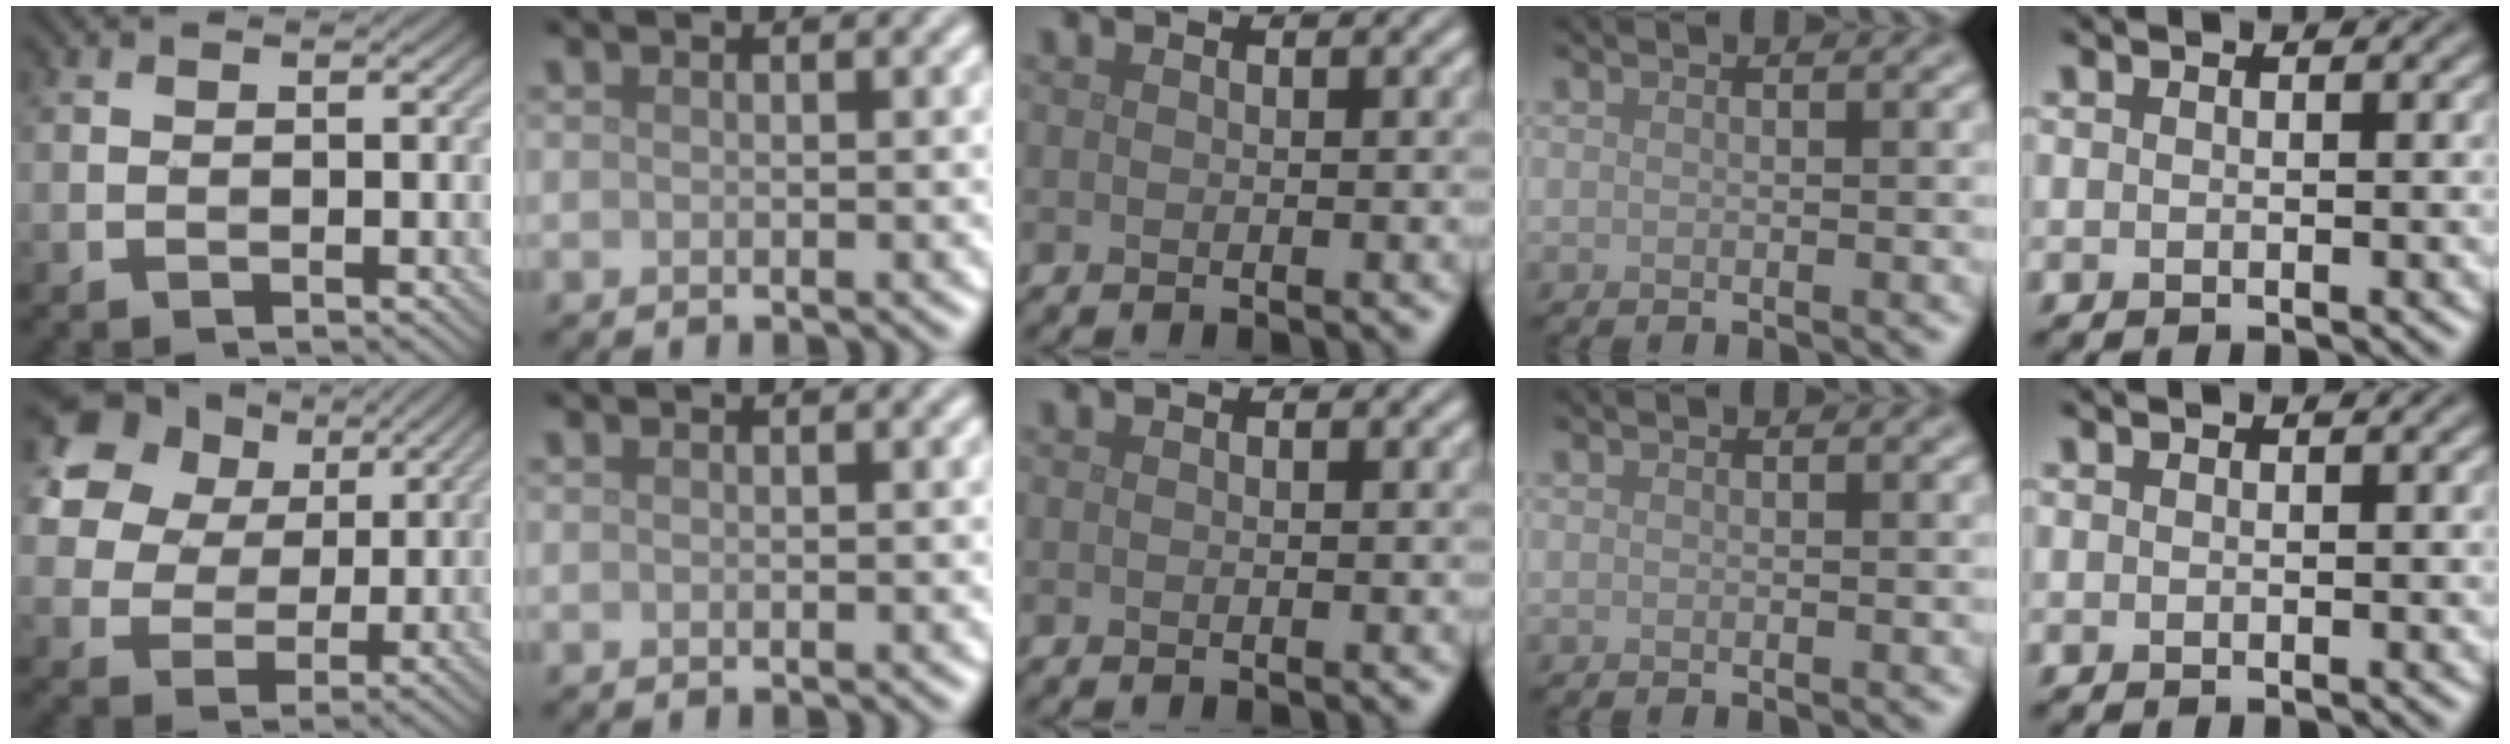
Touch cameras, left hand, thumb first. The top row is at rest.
{"thumb": {"total": 12.9, "force": [6.8, 9.2, 6.0], "torque": [-0.153, 0.039, 0.114]}}